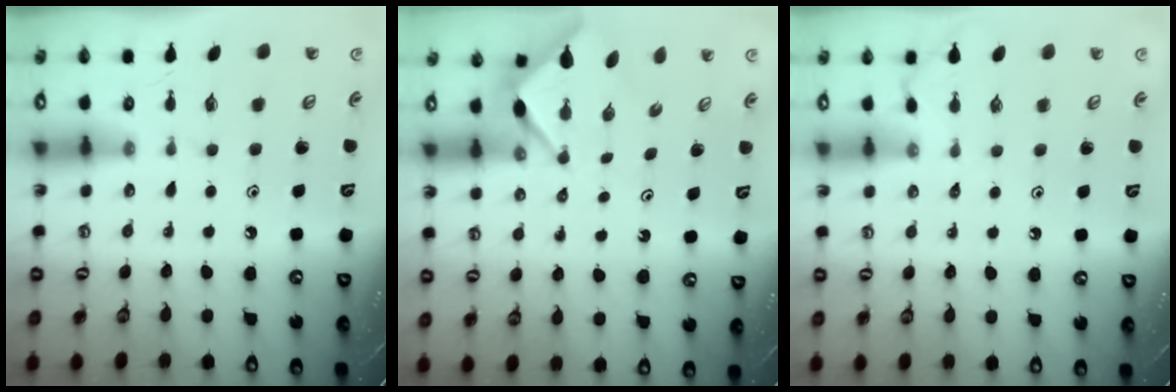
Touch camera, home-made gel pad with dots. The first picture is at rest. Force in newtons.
{"total": 2.9, "press": 2.9, "slide": 0.3}
{"total": 2.4, "press": 2.4, "slide": 0.3}